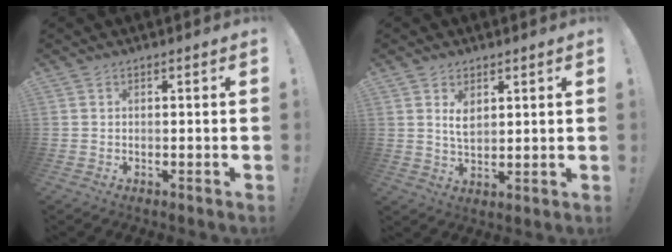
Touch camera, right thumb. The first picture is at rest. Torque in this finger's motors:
{"motor_torque": [0.17, -0.27, -0.21, 0.31, 0.01]}